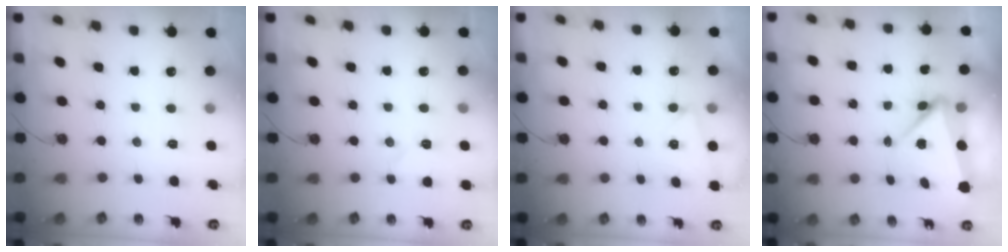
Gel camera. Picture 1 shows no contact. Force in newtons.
{"total": 5.7, "press": 5.3, "slide": 2.0}
{"total": 2.5, "press": 1.6, "slide": 1.9}
{"total": 5.9, "press": 5.9, "slide": 0.1}